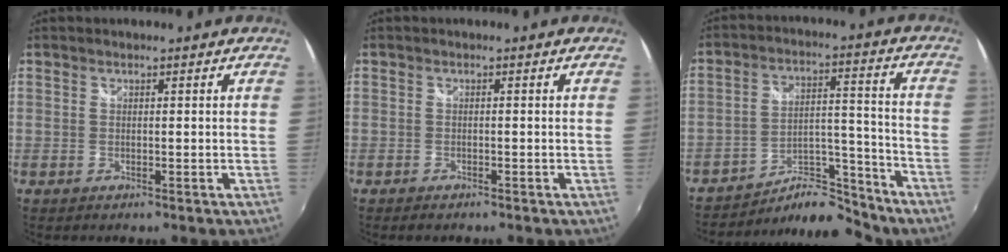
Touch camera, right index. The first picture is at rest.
{"total": 1.4, "force": [-1.3, 0.4, 0.3], "torque": [-0.011, -0.010, -0.022]}
{"total": 11.9, "force": [-10.8, 3.6, 3.6], "torque": [-0.050, 0.036, -0.163]}